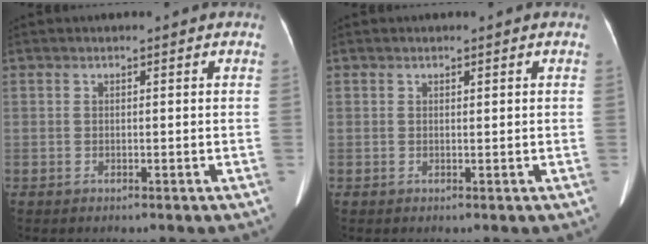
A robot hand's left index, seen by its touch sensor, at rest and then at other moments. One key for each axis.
{"total": 0.0}